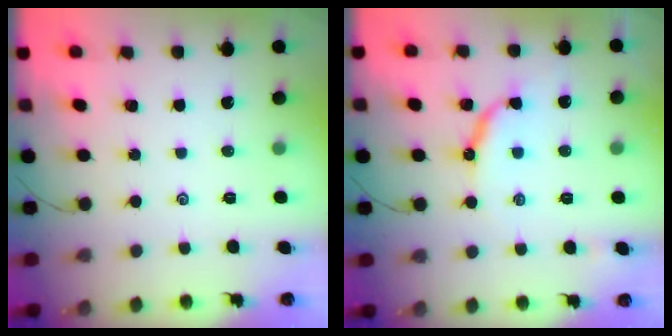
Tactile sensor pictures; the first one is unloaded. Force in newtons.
{"total": 10.5, "press": 10.4, "slide": 0.9}